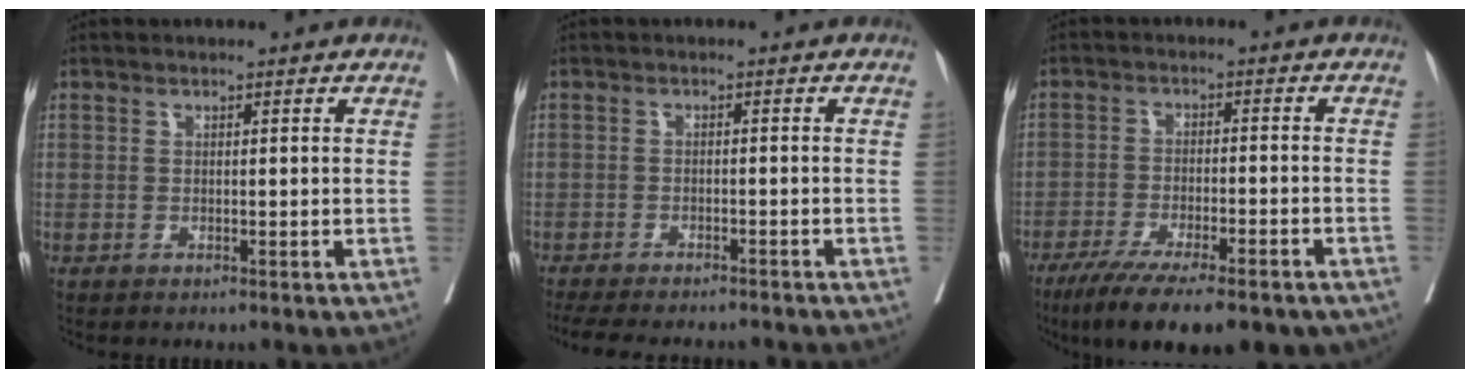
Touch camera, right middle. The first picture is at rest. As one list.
[{"total": 14.6, "force": [-13.2, 2.8, 5.7], "torque": [-0.118, -0.018, -0.175]}, {"total": 17.2, "force": [-12.8, 4.2, 10.7], "torque": [-0.150, -0.021, -0.191]}]